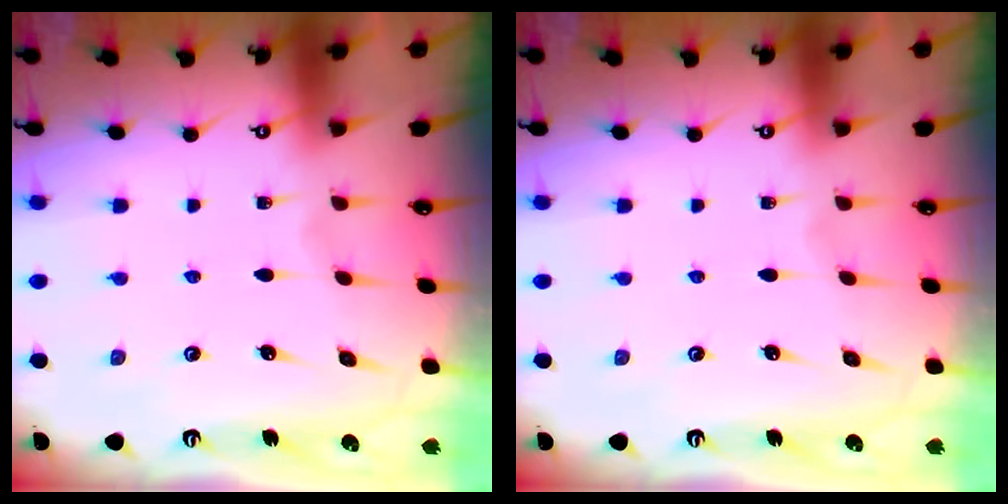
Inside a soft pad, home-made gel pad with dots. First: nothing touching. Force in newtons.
{"total": 0.0}